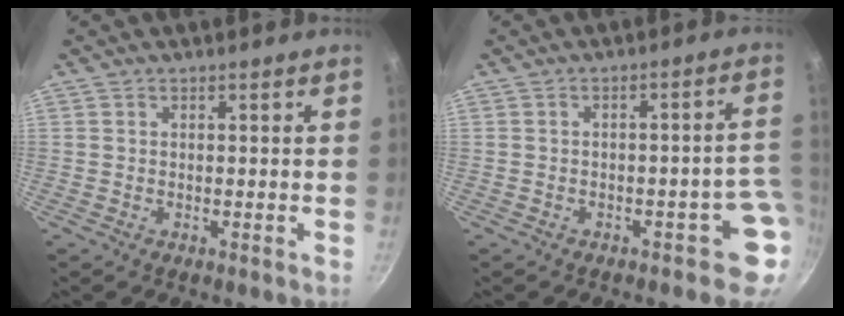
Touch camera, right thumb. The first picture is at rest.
{"total": 5.4, "force": [-2.4, 2.8, 4.0], "torque": [0.005, 0.040, -0.026]}